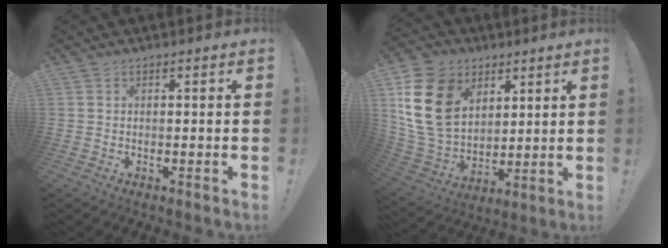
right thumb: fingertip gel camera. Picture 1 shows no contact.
{"total": 19.7, "force": [7.1, 14.6, 11.2], "torque": [-0.211, -0.028, 0.136]}